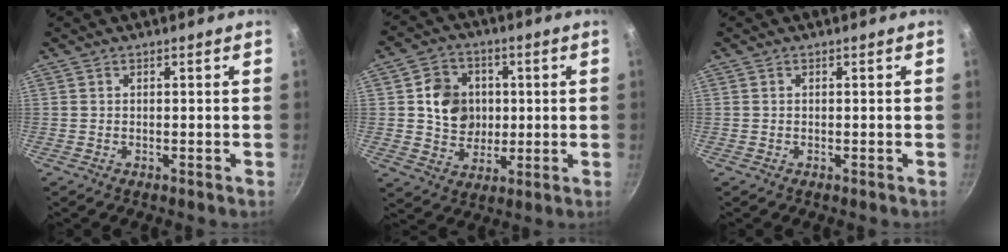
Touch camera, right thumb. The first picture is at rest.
{"total": 10.7, "force": [1.3, 9.4, 4.9], "torque": [-0.044, 0.000, 0.024]}
{"total": 0.0}